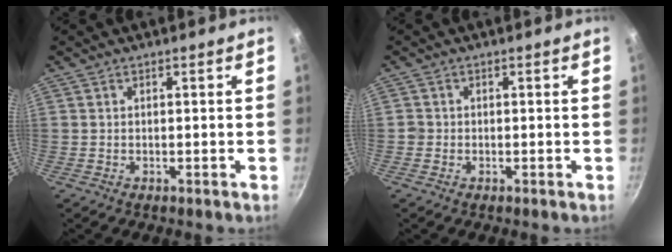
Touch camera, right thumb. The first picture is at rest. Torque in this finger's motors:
{"motor_torque": [0.18, 0.09, 0.35, 0.38, 0.04]}